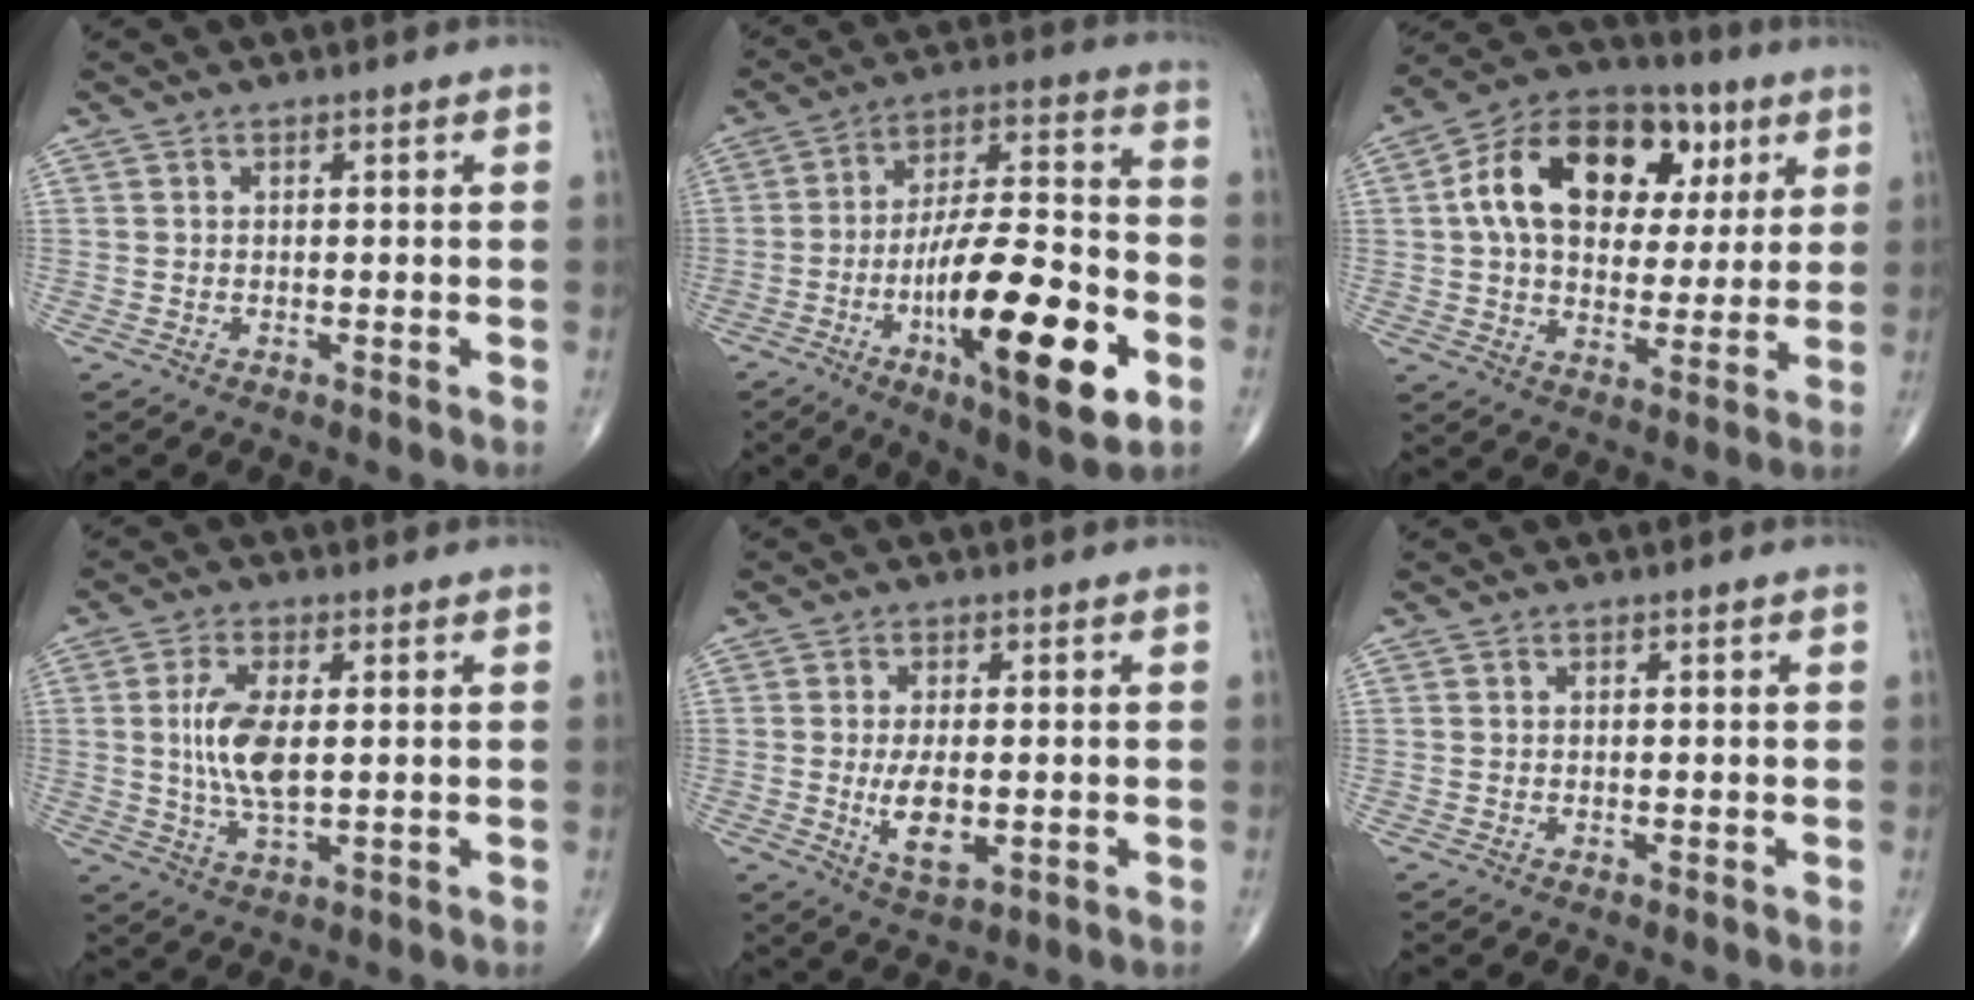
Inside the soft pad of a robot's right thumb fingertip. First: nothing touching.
{"total": 24.0, "force": [-8.1, 6.9, 21.5], "torque": [-0.351, 0.025, -0.124]}
{"total": 21.0, "force": [5.8, 13.8, 14.7], "torque": [-0.214, 0.012, 0.087]}
{"total": 8.7, "force": [0.8, 3.7, 7.9], "torque": [-0.164, -0.009, 0.020]}
{"total": 6.5, "force": [-0.9, 2.9, 5.8], "torque": [-0.104, -0.013, -0.010]}
{"total": 0.0}